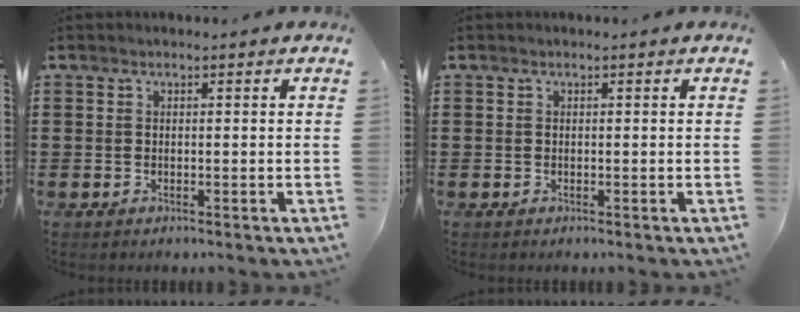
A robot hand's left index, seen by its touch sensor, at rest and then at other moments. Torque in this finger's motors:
{"motor_torque": [0.00, 0.00, 0.00, 0.00]}